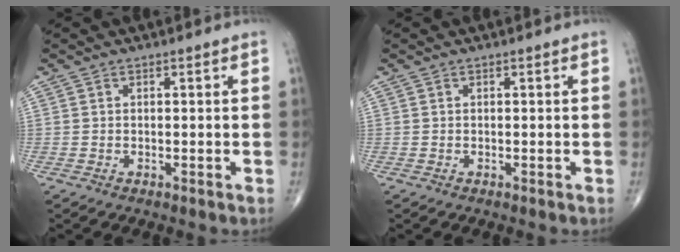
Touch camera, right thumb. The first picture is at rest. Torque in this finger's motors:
{"motor_torque": [0.00, 0.00, 0.00, 0.00, 0.00]}